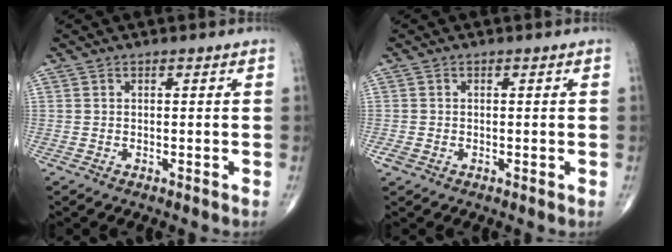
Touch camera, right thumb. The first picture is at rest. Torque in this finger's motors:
{"motor_torque": [2.65, 2.36, 0.00, -0.07, -0.01]}